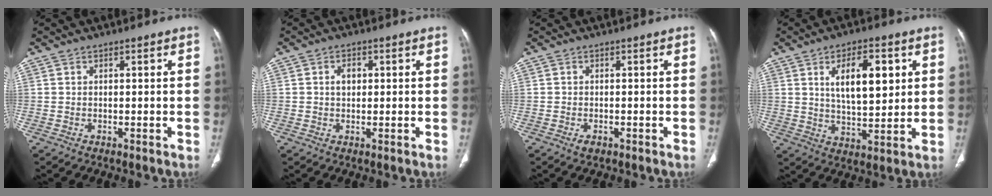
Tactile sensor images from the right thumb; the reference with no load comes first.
{"total": 2.6, "force": [0.4, 1.9, 1.7], "torque": [-0.022, 0.005, 0.007]}
{"total": 1.4, "force": [-0.7, 0.8, 0.9], "torque": [-0.015, 0.000, -0.012]}
{"total": 11.7, "force": [3.8, 5.2, 9.9], "torque": [-0.135, -0.018, 0.068]}